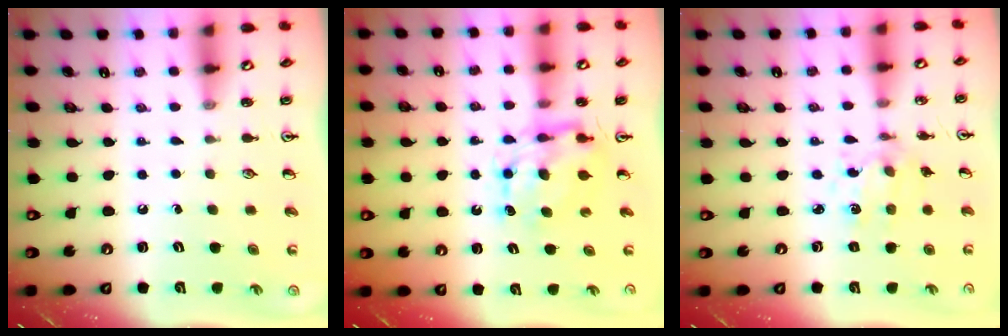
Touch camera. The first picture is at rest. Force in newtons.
{"total": 8.2, "press": 8.2, "slide": 0.8}
{"total": 3.2, "press": 3.1, "slide": 0.8}